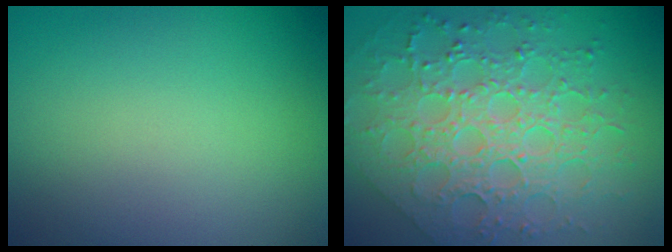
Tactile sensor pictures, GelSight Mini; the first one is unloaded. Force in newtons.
{"total": 8.9, "press": 6.4, "slide": 6.2}